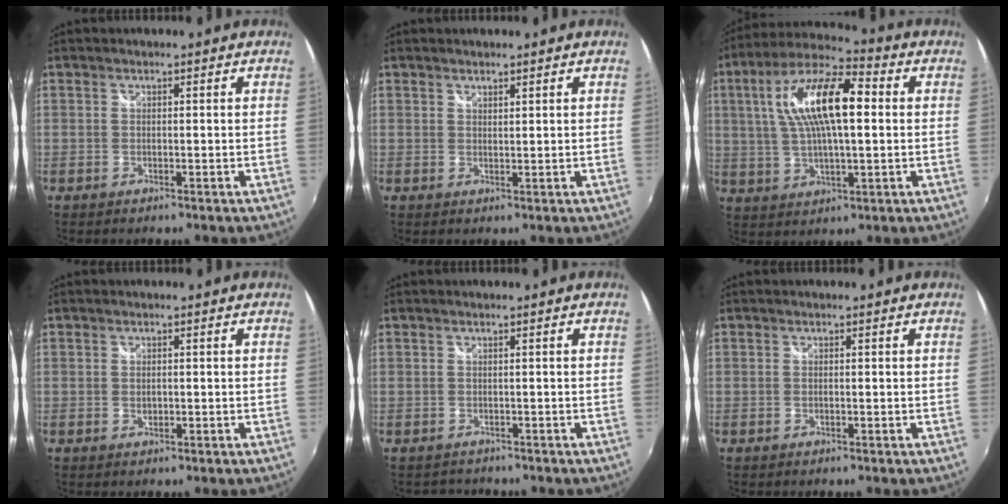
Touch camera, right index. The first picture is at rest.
{"total": 1.1, "force": [1.0, 0.2, 0.3], "torque": [-0.004, -0.001, 0.018]}
{"total": 16.4, "force": [3.2, 5.7, 15.1], "torque": [-0.281, 0.024, 0.050]}
{"total": 1.1, "force": [-0.1, 0.9, 0.6], "torque": [-0.010, 0.000, -0.003]}
{"total": 1.5, "force": [-1.1, 1.1, -0.2], "torque": [0.000, 0.001, -0.015]}
{"total": 0.0}